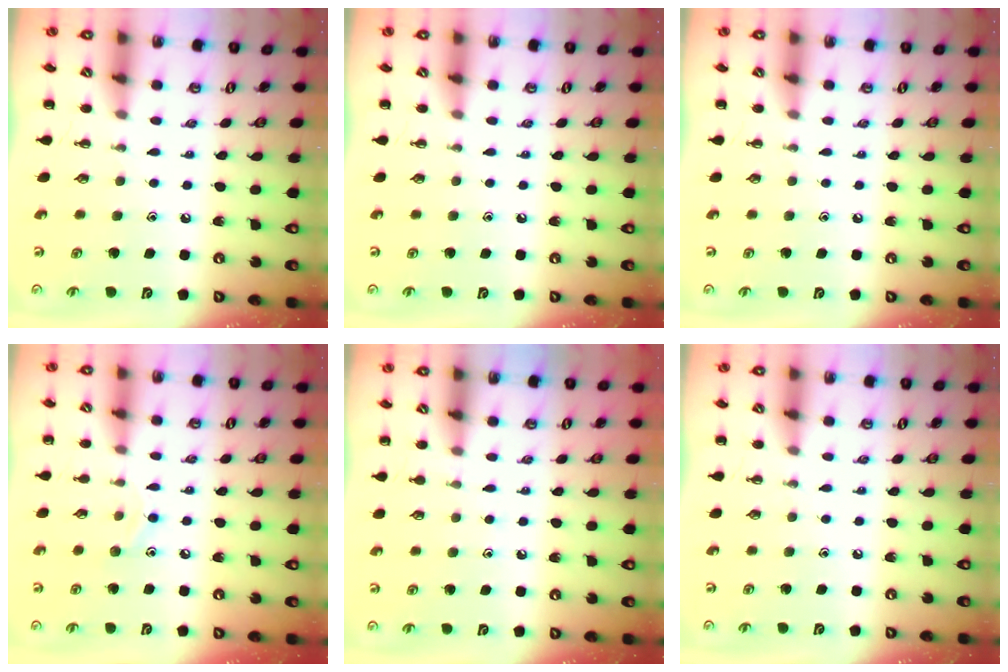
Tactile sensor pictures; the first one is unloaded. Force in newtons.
{"total": 0.0}
{"total": 0.0}
{"total": 7.6, "press": 7.4, "slide": 1.8}
{"total": 4.6, "press": 4.4, "slide": 1.5}
{"total": 0.0}